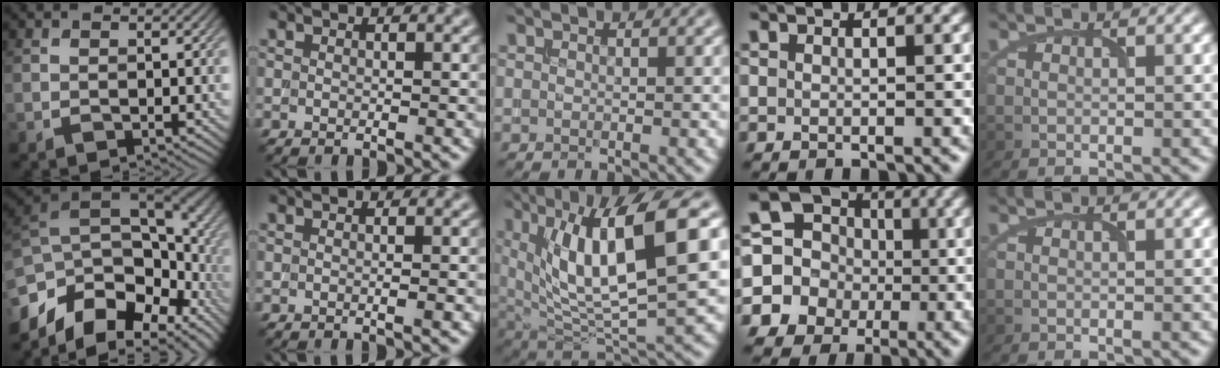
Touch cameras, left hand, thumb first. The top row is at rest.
{"thumb": {"total": 15.2, "force": [-5.1, 9.5, 10.8], "torque": [-0.249, -0.012, -0.076]}, "index": {"total": 1.4, "force": [0.0, 0.5, 1.3], "torque": [-0.009, -0.002, -0.006]}, "middle": {"total": 12.3, "force": [4.1, 3.4, 11.1], "torque": [-0.181, 0.005, 0.074]}, "ring": {"total": 13.7, "force": [-1.8, 13.0, 3.7], "torque": [-0.107, -0.005, -0.060]}}